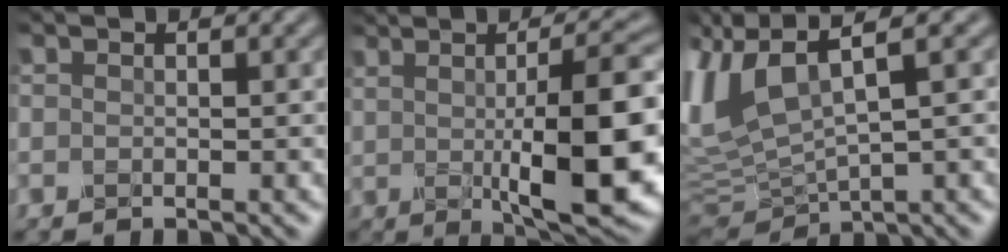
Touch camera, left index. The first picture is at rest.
{"total": 13.1, "force": [-0.1, 3.2, 12.7], "torque": [-0.149, 0.001, 0.005]}
{"total": 9.0, "force": [3.3, 3.8, 7.5], "torque": [-0.182, 0.009, 0.063]}